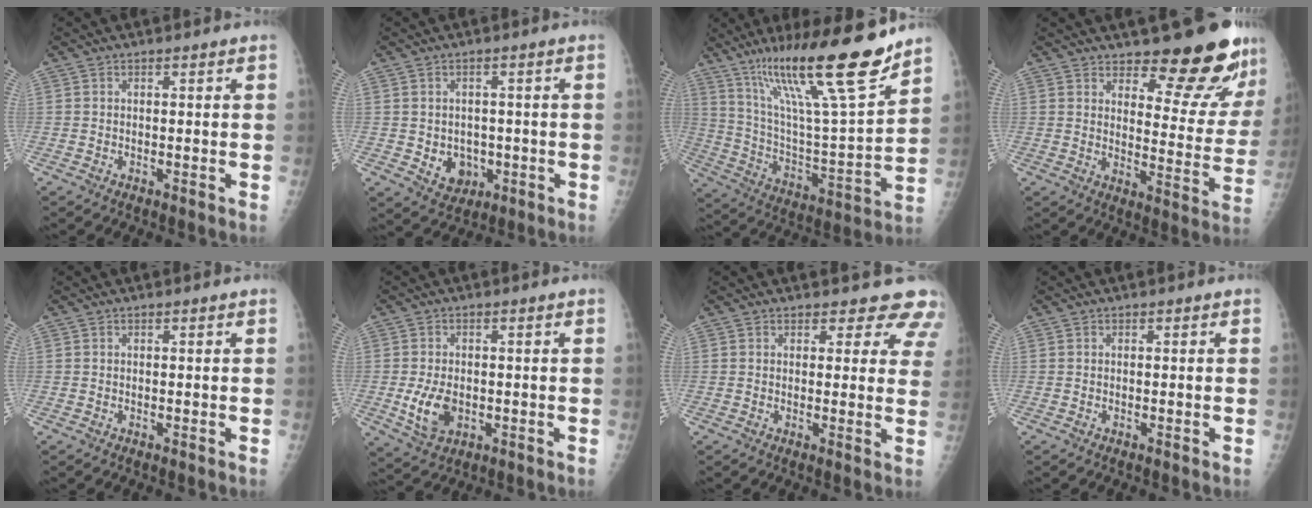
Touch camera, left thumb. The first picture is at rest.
{"total": 5.5, "force": [-1.0, 4.6, 2.9], "torque": [-0.017, 0.002, 0.000]}
{"total": 24.3, "force": [16.3, 2.8, 17.8], "torque": [-0.282, -0.066, 0.285]}
{"total": 16.1, "force": [13.3, 4.4, 8.0], "torque": [-0.059, -0.118, 0.170]}
{"total": 0.0}
{"total": 6.6, "force": [-1.0, 4.3, 4.9], "torque": [-0.086, -0.006, -0.009]}
{"total": 8.3, "force": [7.4, 3.6, 1.3], "torque": [0.040, -0.032, 0.056]}
{"total": 0.0}